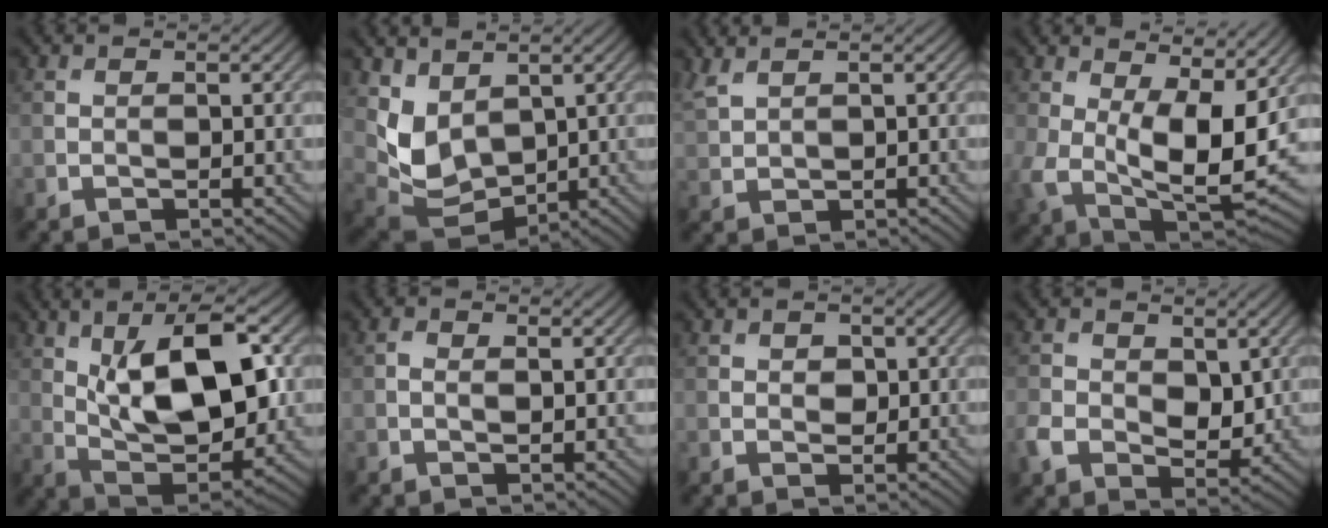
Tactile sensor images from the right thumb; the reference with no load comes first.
{"total": 6.5, "force": [2.3, 4.6, 4.0], "torque": [-0.102, -0.016, 0.051]}
{"total": 2.7, "force": [2.1, 0.6, 1.6], "torque": [-0.049, 0.012, 0.051]}
{"total": 14.1, "force": [1.5, 7.8, 11.7], "torque": [-0.235, -0.030, 0.033]}
{"total": 14.6, "force": [3.7, 6.4, 12.6], "torque": [-0.220, 0.012, 0.060]}
{"total": 1.2, "force": [0.1, 0.5, 1.1], "torque": [-0.021, 0.000, 0.000]}
{"total": 1.3, "force": [0.5, 1.0, 0.7], "torque": [-0.012, -0.001, 0.008]}
{"total": 6.3, "force": [0.1, 4.4, 4.5], "torque": [-0.098, -0.009, 0.003]}